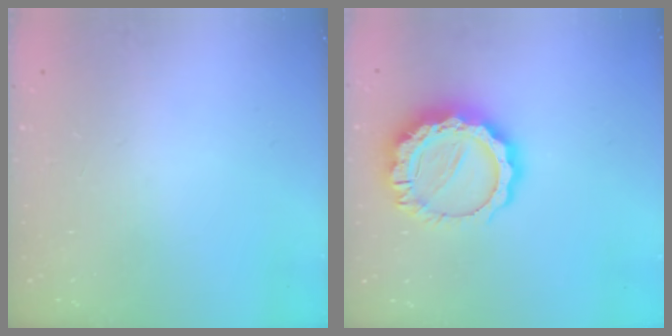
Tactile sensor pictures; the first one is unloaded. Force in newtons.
{"total": 15.9, "press": 15.9, "slide": 1.5}